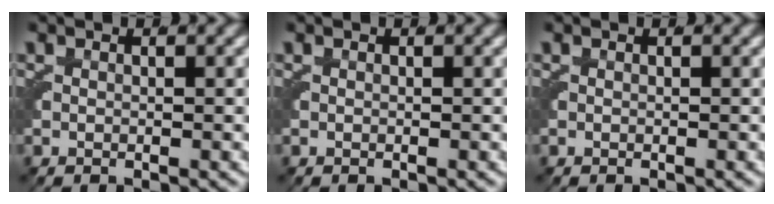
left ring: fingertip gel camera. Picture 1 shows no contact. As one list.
[{"total": 0.0}, {"total": 0.0}]